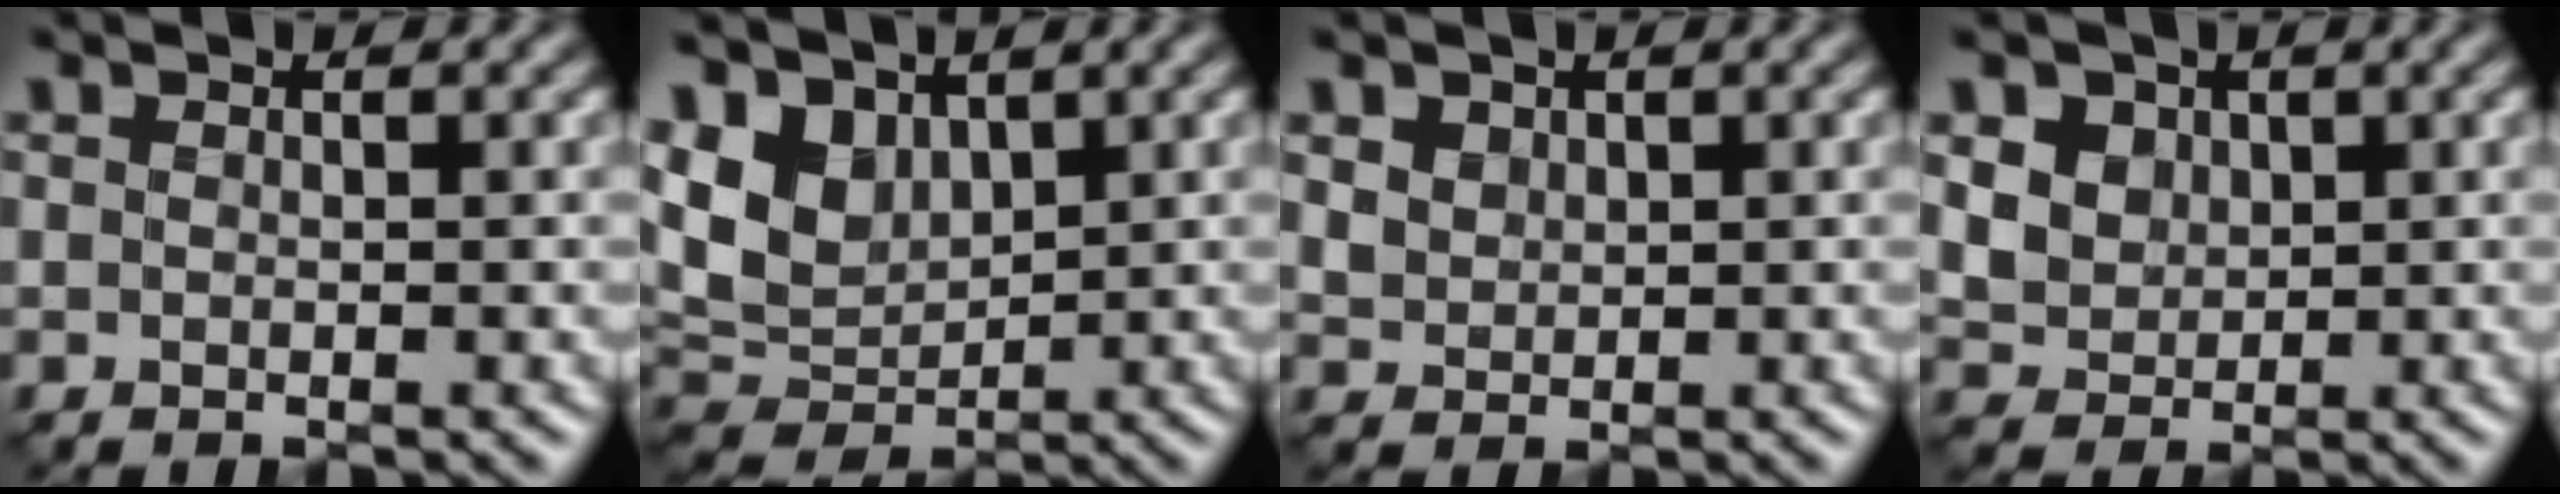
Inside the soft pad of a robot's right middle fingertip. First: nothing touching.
{"total": 5.7, "force": [2.2, 4.1, 3.3], "torque": [-0.075, -0.003, 0.038]}
{"total": 2.1, "force": [1.1, 1.6, 0.8], "torque": [-0.026, -0.005, 0.028]}
{"total": 5.2, "force": [2.0, 4.2, 2.3], "torque": [-0.063, 0.007, 0.036]}